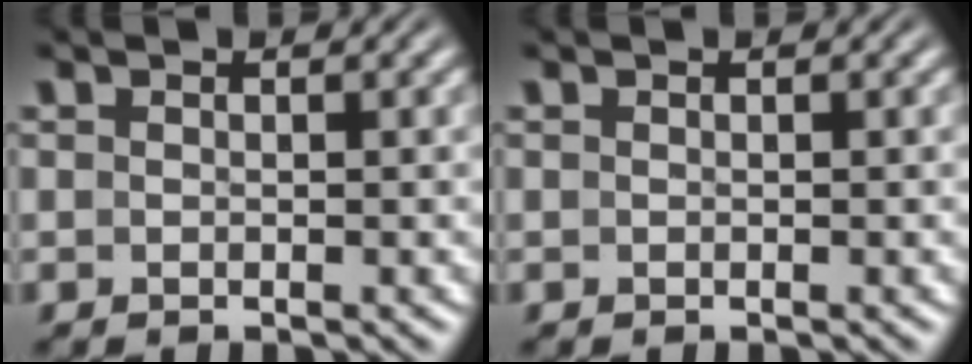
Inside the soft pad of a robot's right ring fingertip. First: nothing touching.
{"total": 0.0}